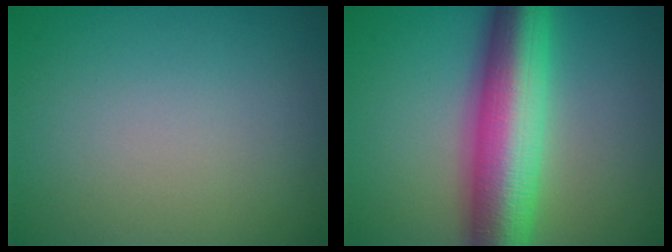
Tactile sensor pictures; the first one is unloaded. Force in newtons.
{"total": 11.4, "press": 11.4, "slide": 0.2}